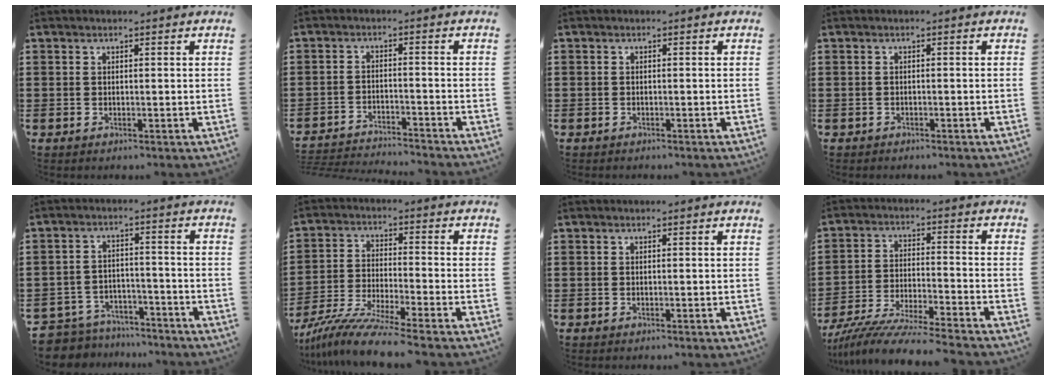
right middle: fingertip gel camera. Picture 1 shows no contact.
{"total": 3.3, "force": [-3.3, 0.0, 0.3], "torque": [-0.011, 0.001, -0.070]}
{"total": 0.7, "force": [-0.6, 0.4, 0.0], "torque": [0.000, 0.002, -0.013]}
{"total": 0.5, "force": [-0.5, 0.1, 0.0], "torque": [-0.001, 0.000, -0.011]}
{"total": 5.5, "force": [-5.5, 0.9, 0.1], "torque": [-0.019, 0.007, -0.116]}
{"total": 8.4, "force": [-7.3, -0.4, 4.1], "torque": [-0.090, -0.013, -0.143]}
{"total": 0.0}
{"total": 8.0, "force": [-7.6, -0.4, 2.6], "torque": [-0.056, -0.009, -0.148]}